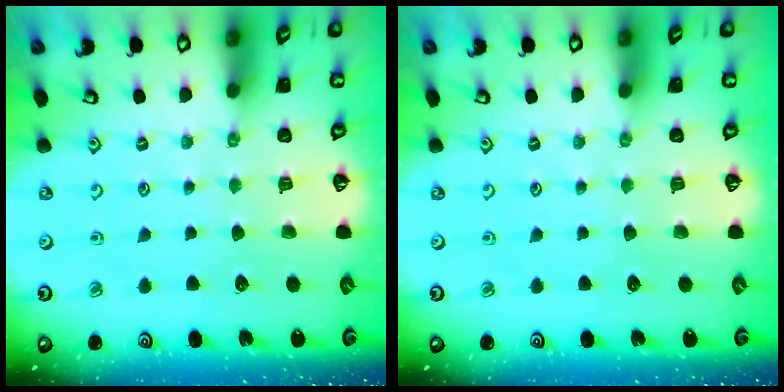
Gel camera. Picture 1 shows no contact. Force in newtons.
{"total": 0.0}